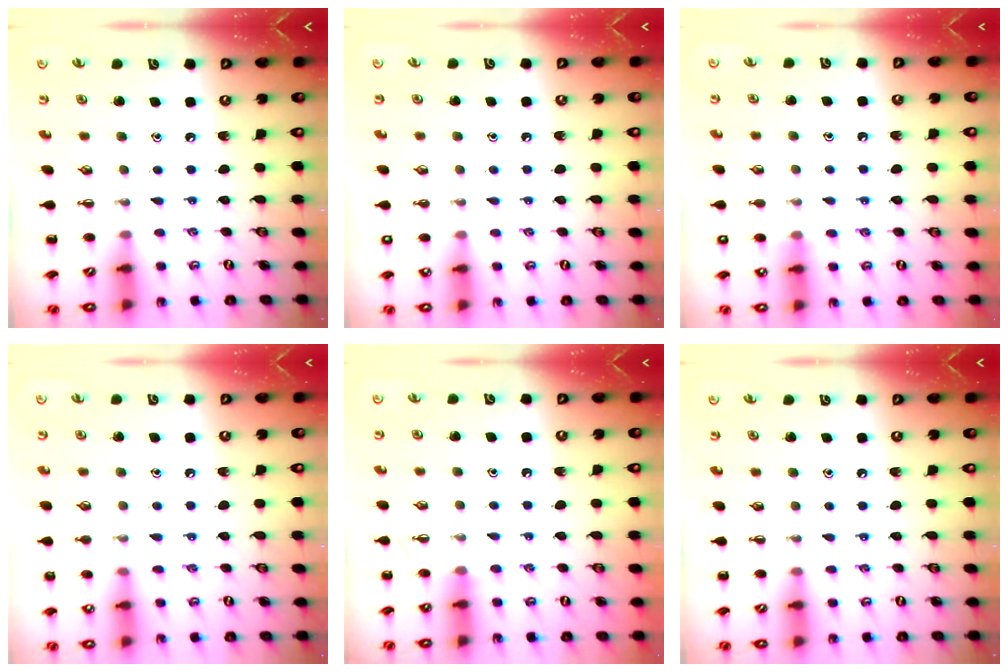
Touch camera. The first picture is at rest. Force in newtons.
{"total": 1.3, "press": 1.3, "slide": 0.1}
{"total": 8.4, "press": 8.2, "slide": 2.0}
{"total": 5.9, "press": 5.8, "slide": 1.2}
{"total": 4.2, "press": 3.9, "slide": 1.6}
{"total": 6.0, "press": 5.7, "slide": 2.1}